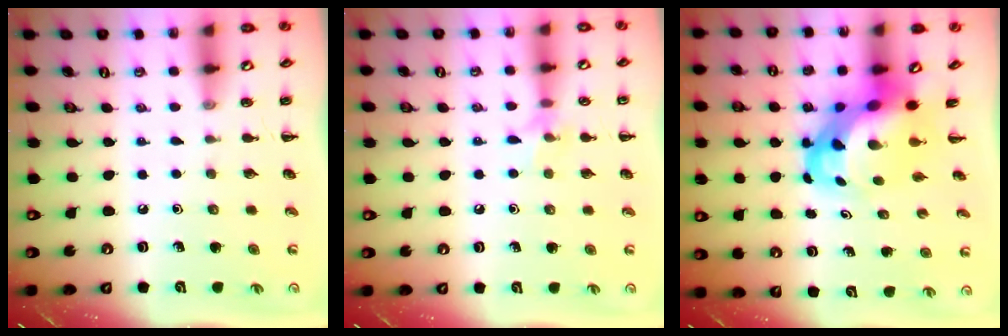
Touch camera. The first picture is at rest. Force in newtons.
{"total": 6.7, "press": 6.4, "slide": 1.8}
{"total": 6.9, "press": 6.5, "slide": 2.2}